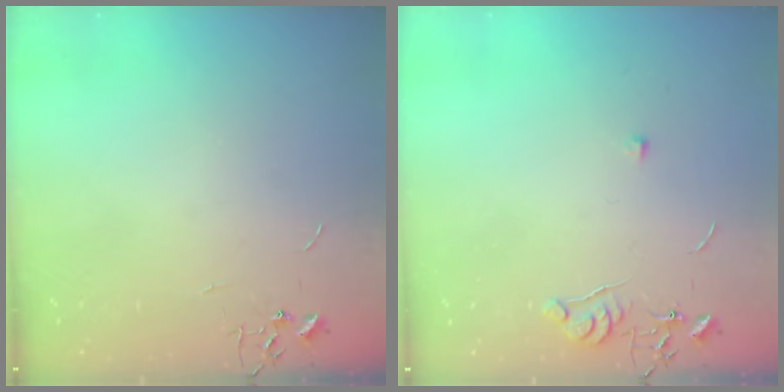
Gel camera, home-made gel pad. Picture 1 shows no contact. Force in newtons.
{"total": 6.2, "press": 6.2, "slide": 0.7}